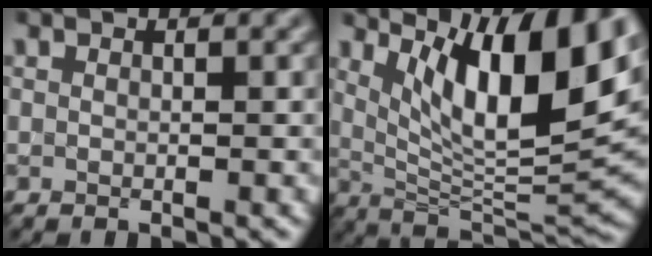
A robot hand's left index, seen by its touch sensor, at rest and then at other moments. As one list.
[{"total": 12.6, "force": [5.3, 3.6, 10.8], "torque": [-0.158, -0.004, 0.092]}]